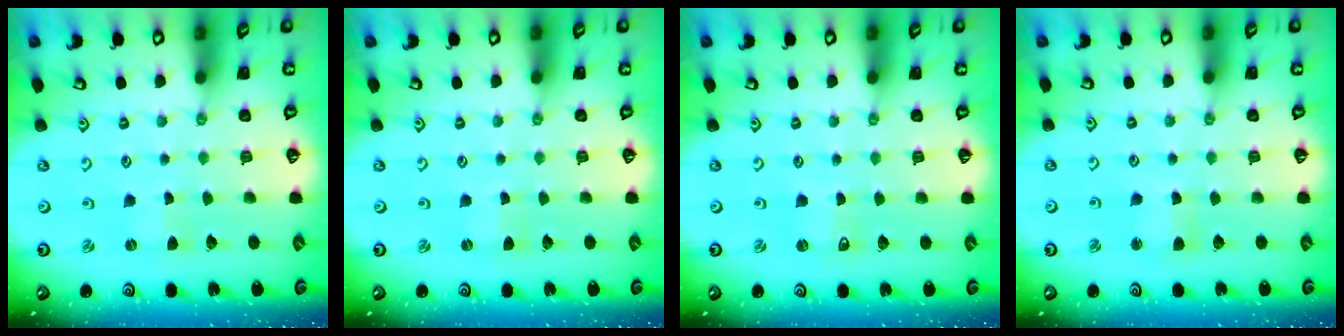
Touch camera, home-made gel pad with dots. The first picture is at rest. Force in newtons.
{"total": 0.0}
{"total": 1.2, "press": 1.2, "slide": 0.1}
{"total": 2.8, "press": 2.8, "slide": 0.3}